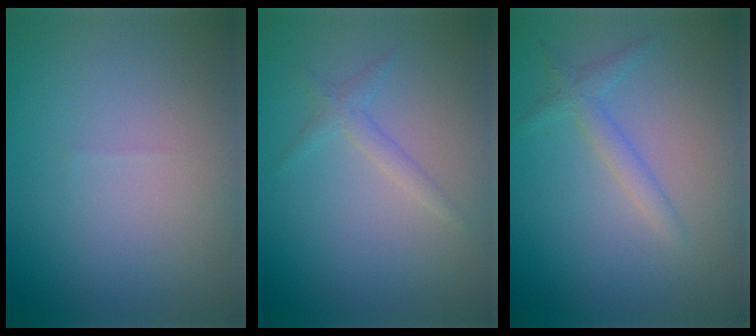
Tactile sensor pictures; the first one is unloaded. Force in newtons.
{"total": 1.4, "press": 1.4, "slide": 0.1}
{"total": 1.7, "press": 1.6, "slide": 0.2}